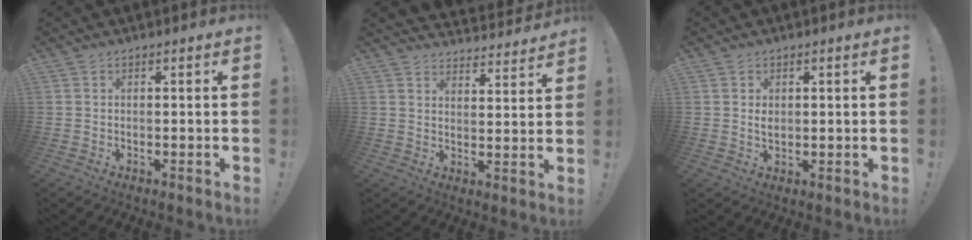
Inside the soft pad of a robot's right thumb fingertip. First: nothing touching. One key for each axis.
{"total": 4.3, "fx": 3.8, "fy": 1.5, "fz": 1.2, "tx": -0.008, "ty": -0.043, "tz": 0.065}
{"total": 2.1, "fx": 0.5, "fy": 1.5, "fz": 1.3, "tx": -0.020, "ty": -0.001, "tz": 0.008}